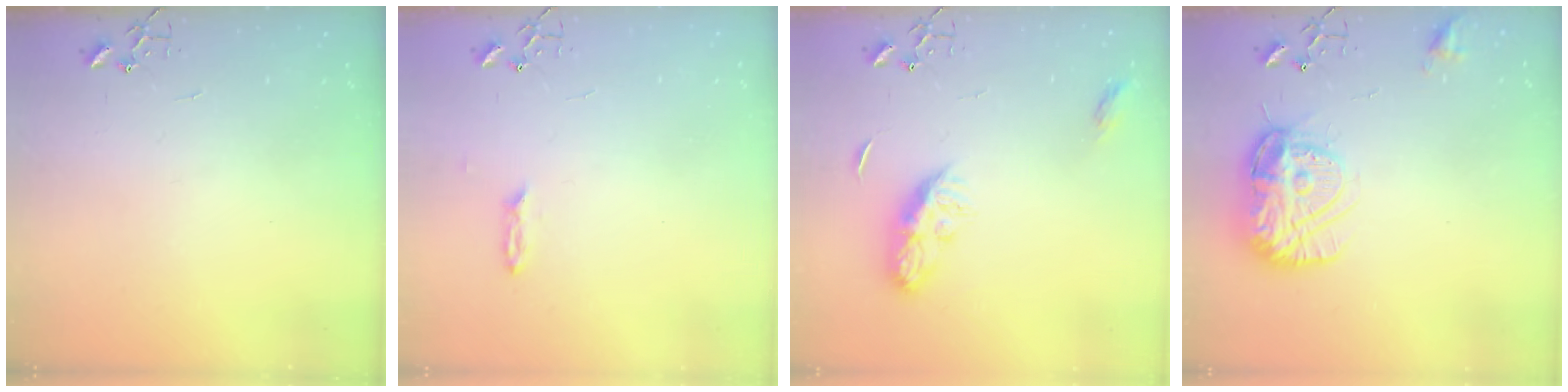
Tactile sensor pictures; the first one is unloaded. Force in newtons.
{"total": 2.3, "press": 2.2, "slide": 0.4}
{"total": 8.8, "press": 8.8, "slide": 0.0}
{"total": 16.8, "press": 16.7, "slide": 1.5}